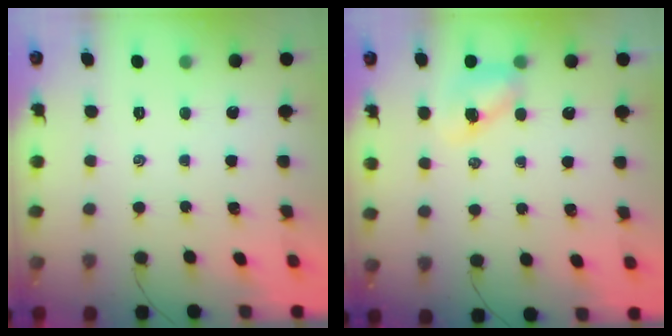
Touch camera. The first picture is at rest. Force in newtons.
{"total": 5.8, "press": 5.8, "slide": 0.4}